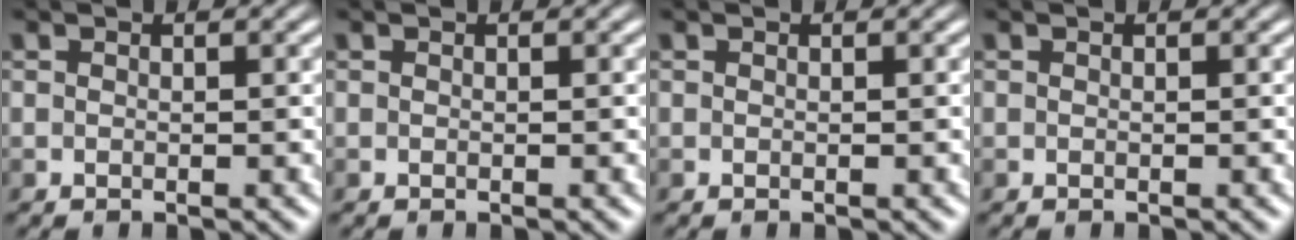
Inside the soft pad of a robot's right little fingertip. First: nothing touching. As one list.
[{"total": 0.0}, {"total": 0.0}, {"total": 0.0}]